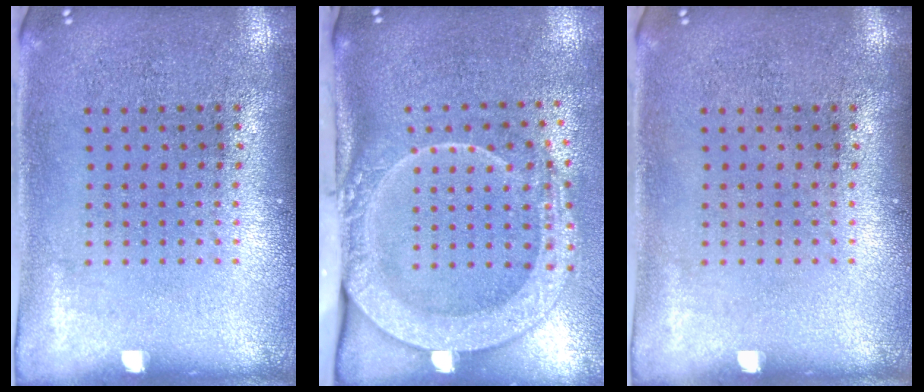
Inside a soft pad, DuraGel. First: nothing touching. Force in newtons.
{"total": 2.8, "press": 2.1, "slide": 1.9}
{"total": 0.0}